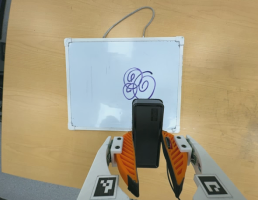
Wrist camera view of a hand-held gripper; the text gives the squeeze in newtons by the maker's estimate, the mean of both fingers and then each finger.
{"total": 4.3, "left": 2.7, "right": 6.0}